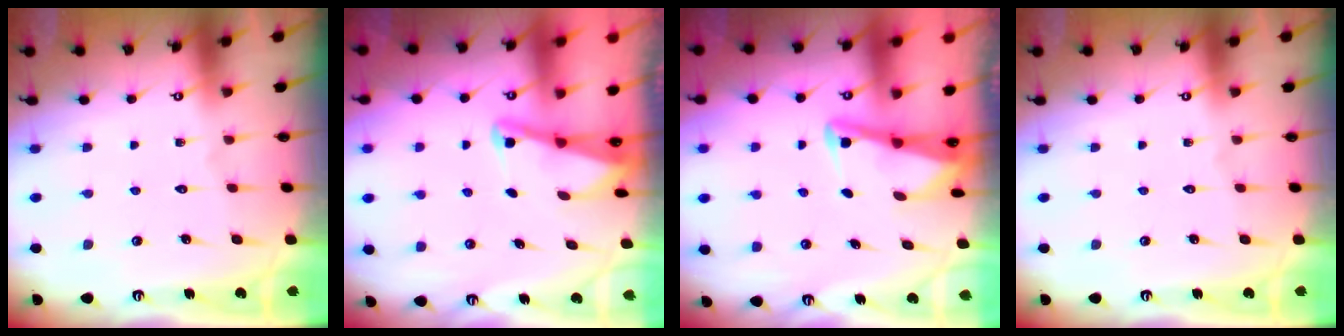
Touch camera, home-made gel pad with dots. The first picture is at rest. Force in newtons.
{"total": 2.1, "press": 2.0, "slide": 0.4}
{"total": 2.9, "press": 2.9, "slide": 0.4}
{"total": 0.0}